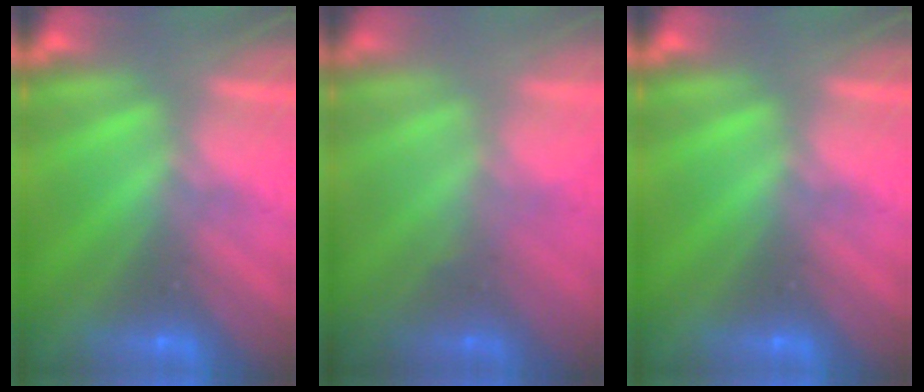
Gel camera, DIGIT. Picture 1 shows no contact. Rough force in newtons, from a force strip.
{"total": 1.1}
{"total": 0.0}